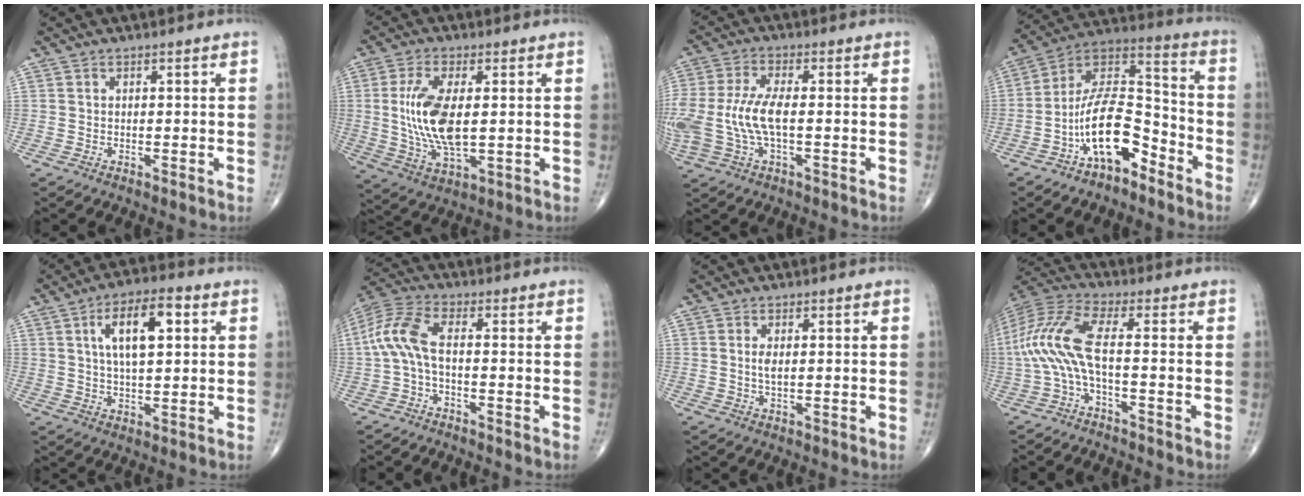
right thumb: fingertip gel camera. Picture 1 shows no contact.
{"total": 12.6, "force": [0.8, 5.3, 11.4], "torque": [-0.237, -0.014, 0.022]}
{"total": 11.3, "force": [-1.0, 4.7, 10.3], "torque": [-0.259, 0.011, -0.018]}
{"total": 15.1, "force": [-7.6, 7.0, 11.1], "torque": [-0.183, 0.079, -0.142]}
{"total": 11.0, "force": [3.2, 4.5, 9.5], "torque": [-0.150, 0.006, 0.052]}
{"total": 7.9, "force": [-0.9, 3.0, 7.2], "torque": [-0.176, 0.031, -0.025]}
{"total": 2.0, "force": [0.2, 0.7, 1.9], "torque": [-0.042, -0.003, 0.007]}
{"total": 10.9, "force": [-1.9, 2.5, 10.5], "torque": [-0.257, 0.042, -0.044]}